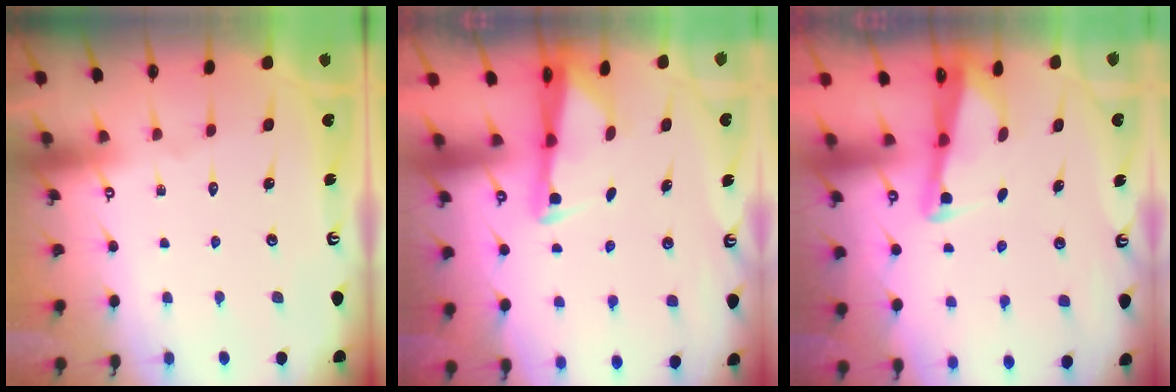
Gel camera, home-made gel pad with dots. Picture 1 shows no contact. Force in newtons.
{"total": 2.7, "press": 2.7, "slide": 0.5}
{"total": 2.5, "press": 2.5, "slide": 0.2}